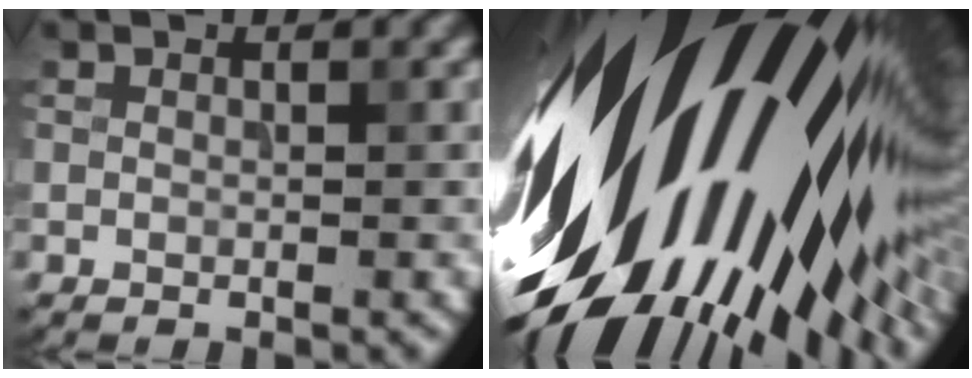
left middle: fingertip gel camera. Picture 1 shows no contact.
{"total": 21.0, "force": [-0.8, 11.4, 17.6], "torque": [-0.296, -0.066, -0.016]}